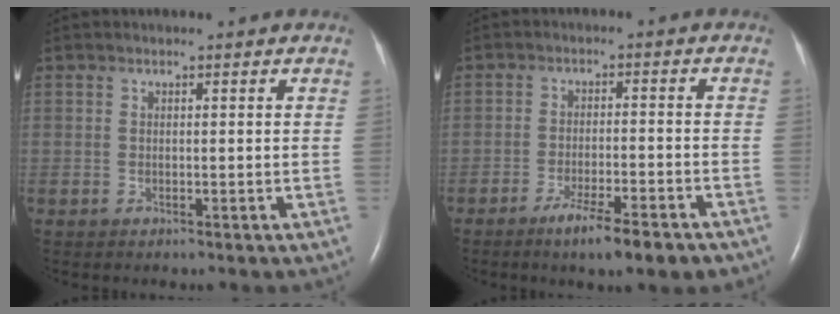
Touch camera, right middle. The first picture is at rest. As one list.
[{"total": 8.0, "force": [-5.5, 0.6, 5.8], "torque": [-0.086, -0.013, -0.082]}]